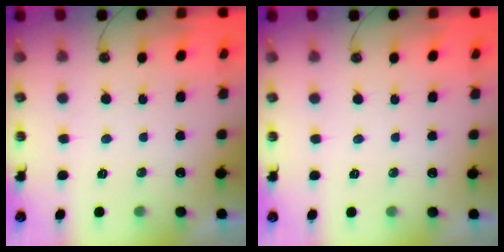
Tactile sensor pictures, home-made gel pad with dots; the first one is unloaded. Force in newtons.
{"total": 0.0}